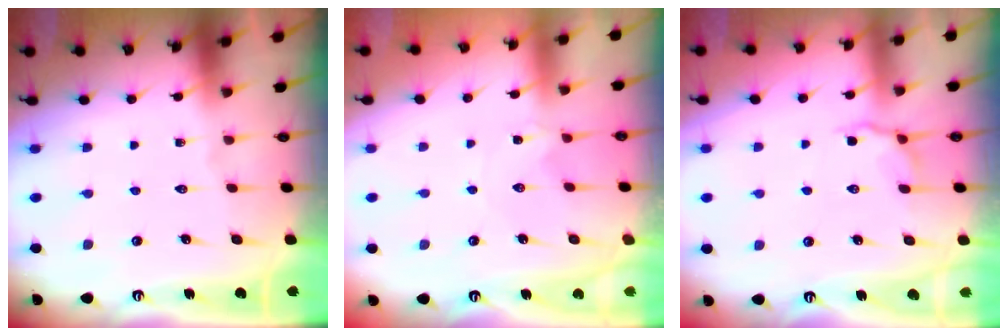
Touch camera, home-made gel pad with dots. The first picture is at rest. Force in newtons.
{"total": 0.0}
{"total": 4.4, "press": 4.0, "slide": 1.8}